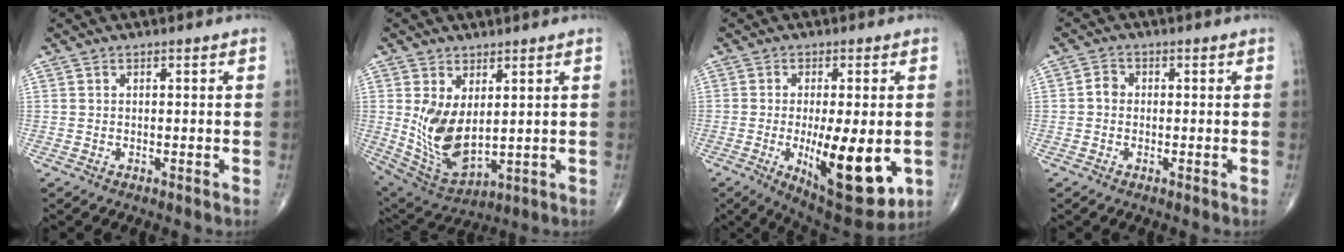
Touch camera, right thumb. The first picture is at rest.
{"total": 11.6, "force": [1.8, 6.6, 9.4], "torque": [-0.166, -0.024, 0.059]}
{"total": 16.5, "force": [-3.4, 5.8, 15.1], "torque": [-0.219, -0.026, -0.034]}
{"total": 2.1, "force": [-0.2, 1.8, 1.1], "torque": [-0.011, 0.007, -0.010]}